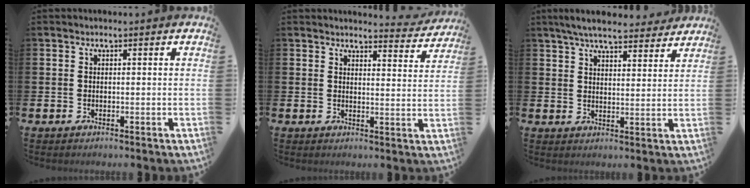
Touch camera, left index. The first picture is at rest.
{"total": 3.4, "force": [3.4, 0.3, 0.2], "torque": [0.005, -0.029, 0.055]}
{"total": 6.4, "force": [6.0, 1.2, 1.9], "torque": [-0.045, -0.026, 0.106]}